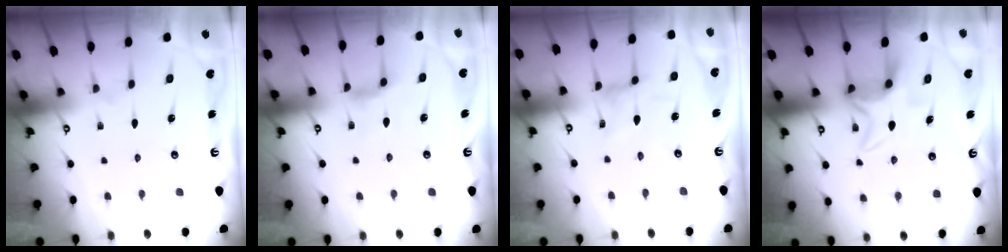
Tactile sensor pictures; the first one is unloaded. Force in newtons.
{"total": 5.7, "press": 5.7, "slide": 0.6}
{"total": 0.0}
{"total": 7.6, "press": 7.6, "slide": 0.5}